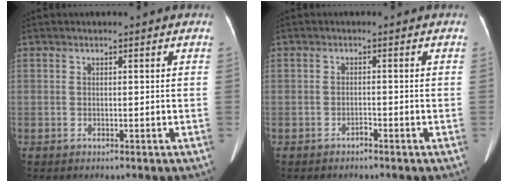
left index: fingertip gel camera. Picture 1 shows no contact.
{"total": 0.9, "force": [-0.8, 0.2, 0.3], "torque": [-0.005, 0.001, -0.013]}